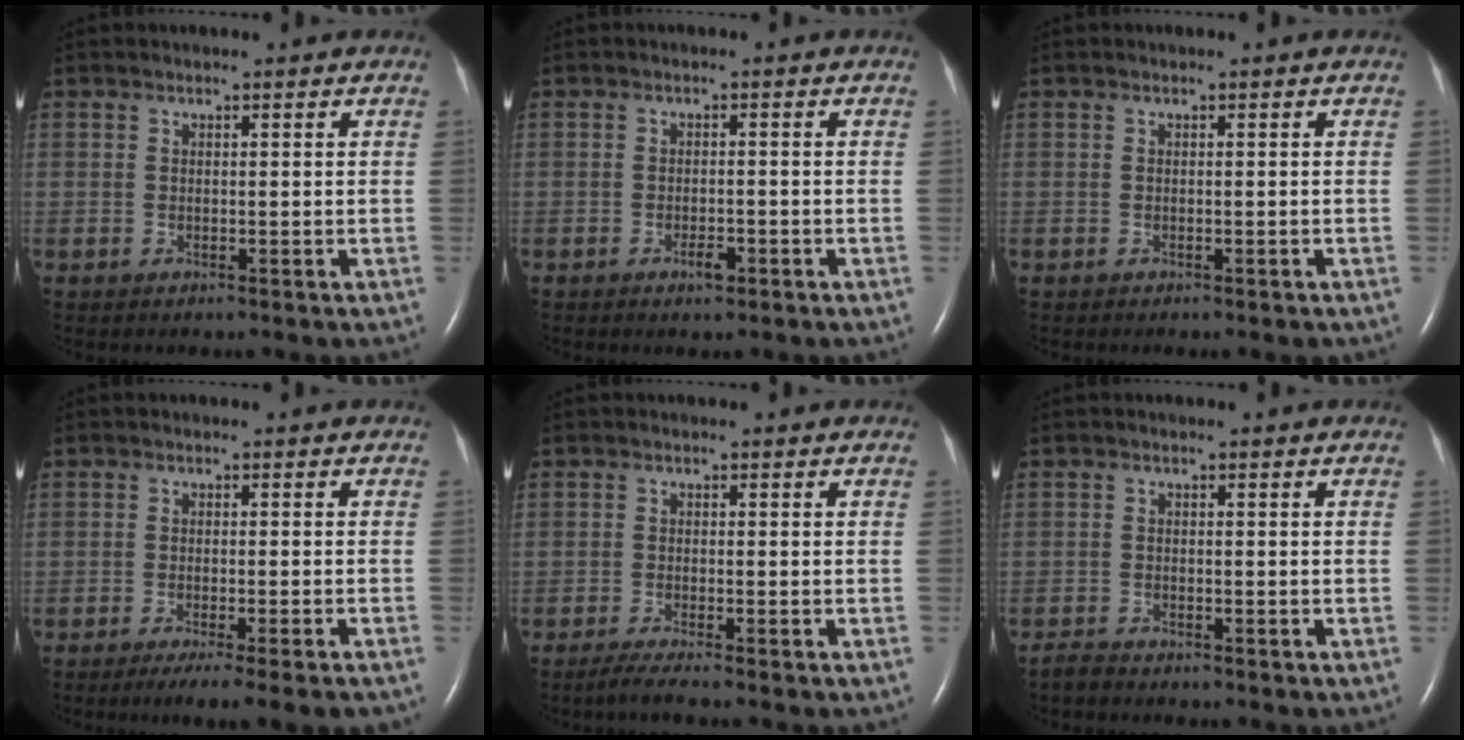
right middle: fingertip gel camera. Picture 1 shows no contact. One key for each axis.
{"total": 1.9, "fx": -1.1, "fy": 0.6, "fz": 1.4, "tx": -0.025, "ty": 0.000, "tz": -0.015}
{"total": 0.5, "fx": -0.4, "fy": 0.0, "fz": 0.3, "tx": -0.011, "ty": -0.002, "tz": -0.003}
{"total": 8.0, "fx": -6.2, "fy": -0.2, "fz": 5.1, "tx": -0.059, "ty": -0.018, "tz": -0.089}
{"total": 2.4, "fx": -2.0, "fy": 0.5, "fz": 1.3, "tx": -0.034, "ty": -0.007, "tz": -0.033}
{"total": 1.3, "fx": -1.3, "fy": 0.1, "fz": 0.2, "tx": -0.009, "ty": -0.004, "tz": -0.023}